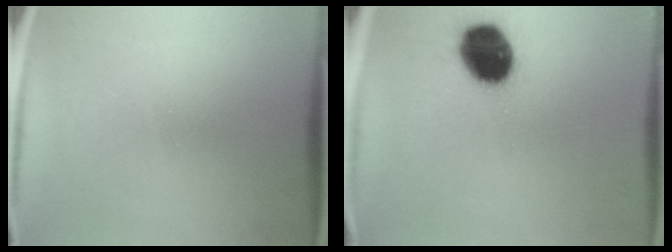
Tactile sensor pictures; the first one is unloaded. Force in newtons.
{"total": 15.7}